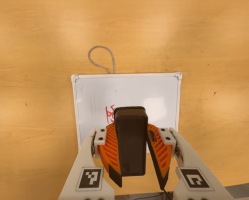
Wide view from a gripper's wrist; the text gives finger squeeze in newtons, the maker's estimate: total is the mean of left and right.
{"total": 9.4, "left": 9.7, "right": 9.2}